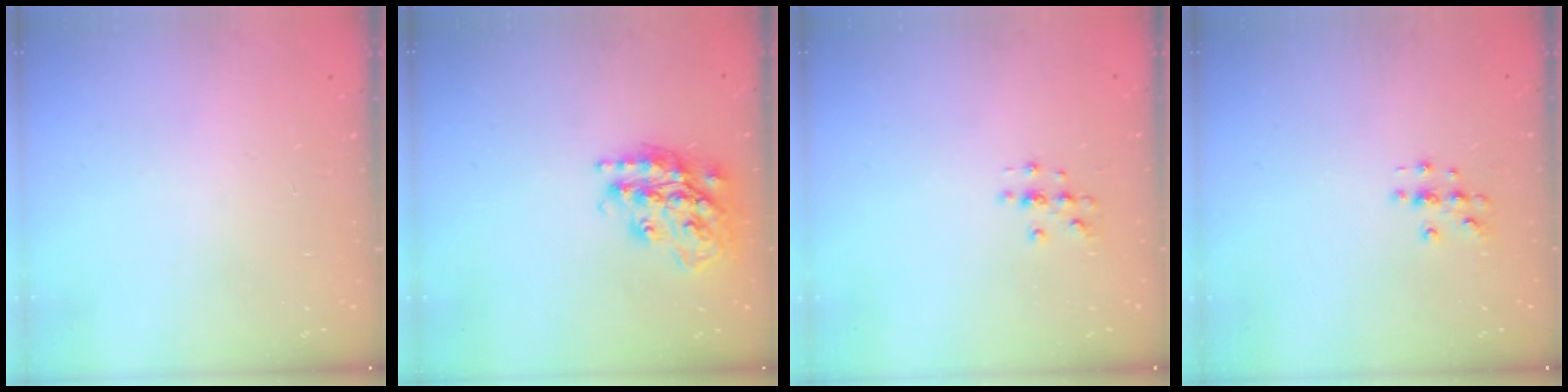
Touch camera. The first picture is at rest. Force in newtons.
{"total": 20.4, "press": 20.3, "slide": 1.7}
{"total": 2.0, "press": 2.0, "slide": 0.2}
{"total": 3.6, "press": 3.5, "slide": 0.4}